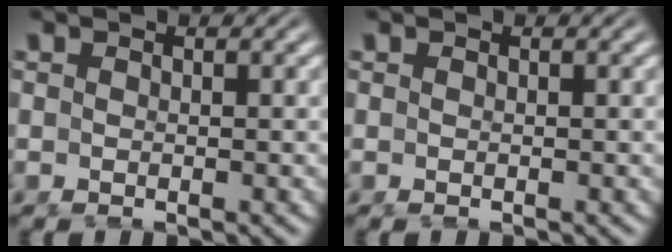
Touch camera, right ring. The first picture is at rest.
{"total": 0.0}